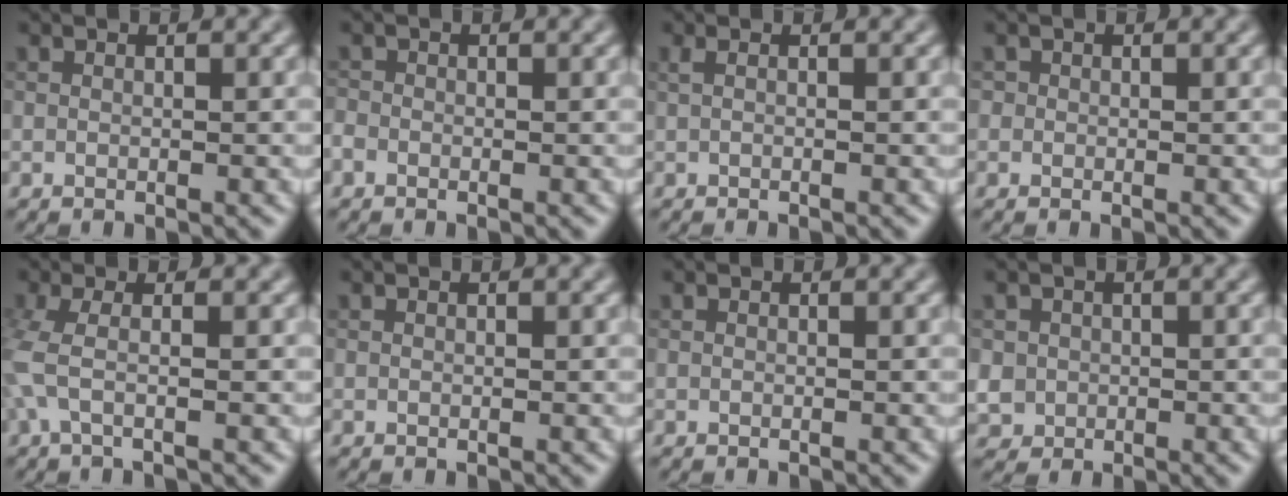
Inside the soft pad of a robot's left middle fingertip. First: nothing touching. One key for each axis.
{"total": 0.7, "fx": -0.5, "fy": 0.5, "fz": 0.2, "tx": -0.002, "ty": 0.000, "tz": -0.012}
{"total": 1.1, "fx": 0.0, "fy": 0.4, "fz": 1.1, "tx": -0.015, "ty": -0.002, "tz": -0.003}
{"total": 0.5, "fx": 0.0, "fy": 0.5, "fz": 0.0, "tx": 0.006, "ty": -0.003, "tz": -0.002}
{"total": 2.6, "fx": -0.5, "fy": 0.5, "fz": 2.5, "tx": -0.062, "ty": -0.007, "tz": -0.017}
{"total": 0.0}
{"total": 0.0}
{"total": 2.0, "fx": 0.0, "fy": 2.0, "fz": 0.3, "tx": 0.000, "ty": -0.002, "tz": 0.004}